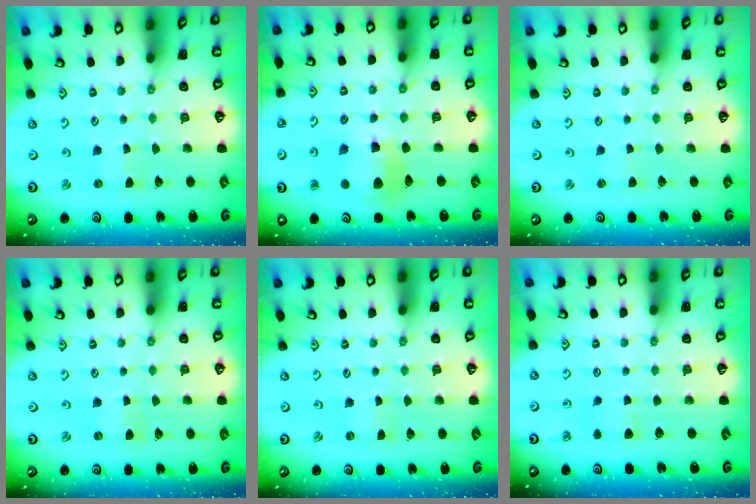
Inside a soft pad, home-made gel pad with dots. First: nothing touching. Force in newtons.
{"total": 11.5, "press": 11.4, "slide": 1.5}
{"total": 0.9, "press": 0.8, "slide": 0.2}
{"total": 0.0}
{"total": 0.0}
{"total": 4.4, "press": 4.3, "slide": 0.7}